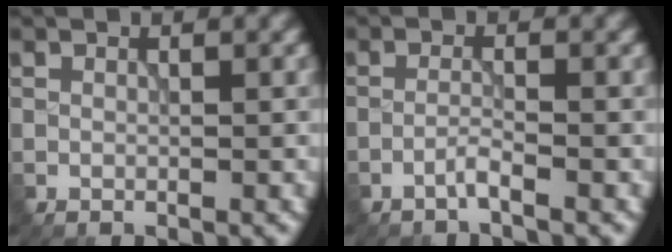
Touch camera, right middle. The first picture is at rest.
{"total": 1.3, "force": [-0.9, 0.0, 0.9], "torque": [-0.013, 0.008, -0.025]}